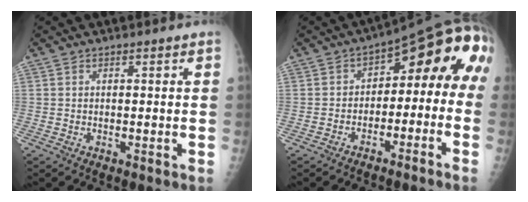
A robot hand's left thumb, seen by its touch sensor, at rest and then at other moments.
{"total": 12.5, "force": [-3.4, 7.7, 9.2], "torque": [-0.078, 0.079, -0.053]}